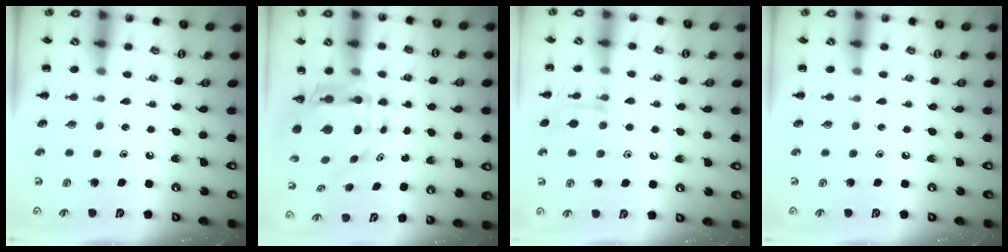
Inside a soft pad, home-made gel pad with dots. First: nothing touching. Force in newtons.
{"total": 8.1, "press": 7.7, "slide": 2.5}
{"total": 11.1, "press": 11.1, "slide": 0.5}
{"total": 0.0}